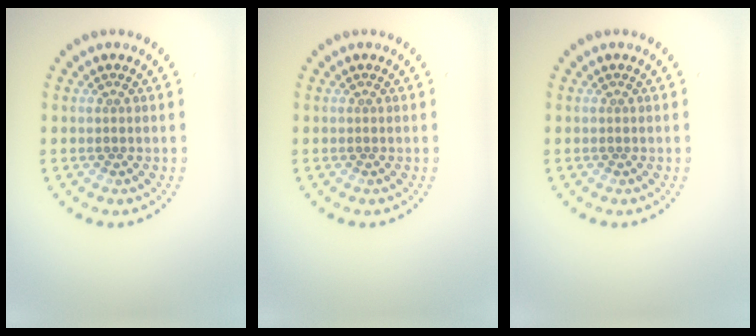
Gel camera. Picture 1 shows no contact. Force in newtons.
{"total": 0.0}
{"total": 0.0}